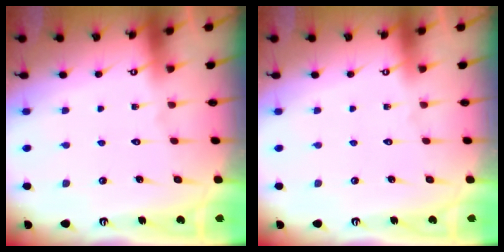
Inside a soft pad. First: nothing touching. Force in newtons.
{"total": 0.0}